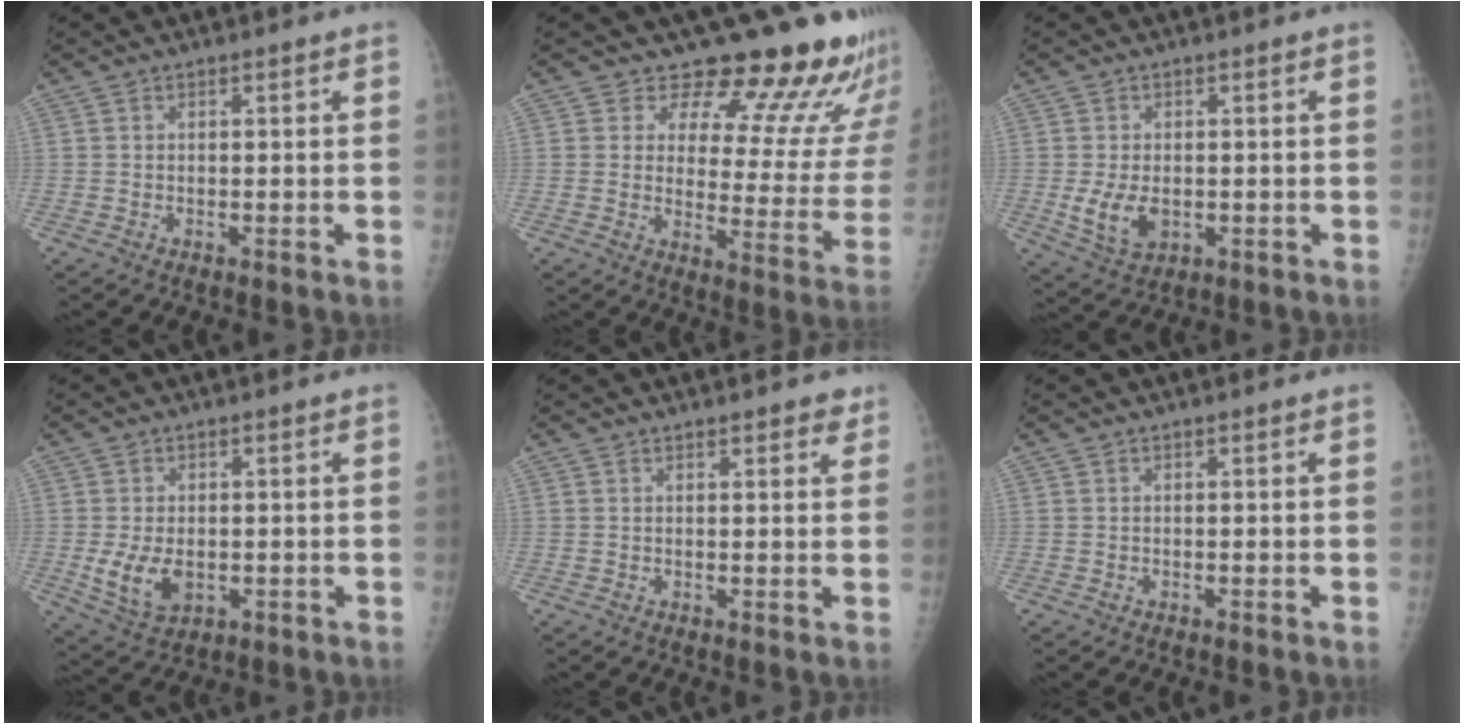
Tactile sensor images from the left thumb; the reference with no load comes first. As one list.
[{"total": 17.9, "force": [15.3, 6.1, 6.9], "torque": [-0.035, -0.126, 0.178]}, {"total": 6.6, "force": [-1.0, 4.3, 4.9], "torque": [-0.085, -0.010, -0.007]}, {"total": 7.3, "force": [-1.1, 4.7, 5.4], "torque": [-0.094, -0.011, -0.007]}, {"total": 2.7, "force": [2.1, 1.1, 1.3], "torque": [0.005, -0.008, 0.020]}, {"total": 0.0}]